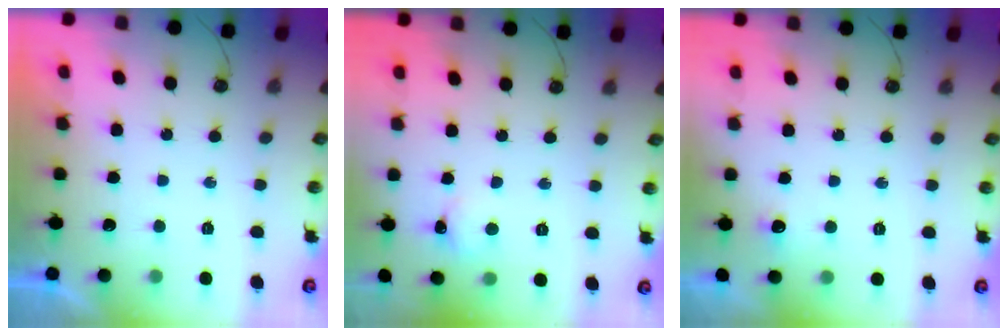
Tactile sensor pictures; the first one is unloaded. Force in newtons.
{"total": 2.6, "press": 2.6, "slide": 0.4}
{"total": 4.9, "press": 4.8, "slide": 1.1}